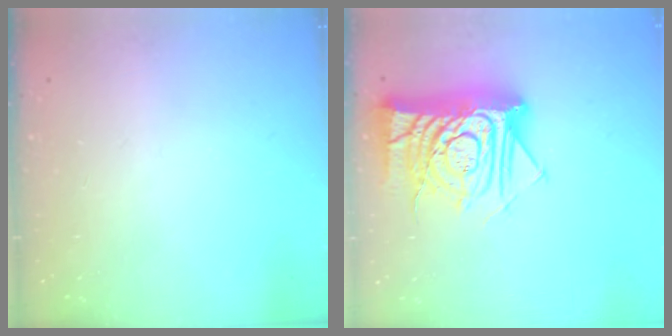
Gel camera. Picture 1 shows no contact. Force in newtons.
{"total": 19.5, "press": 19.4, "slide": 1.6}